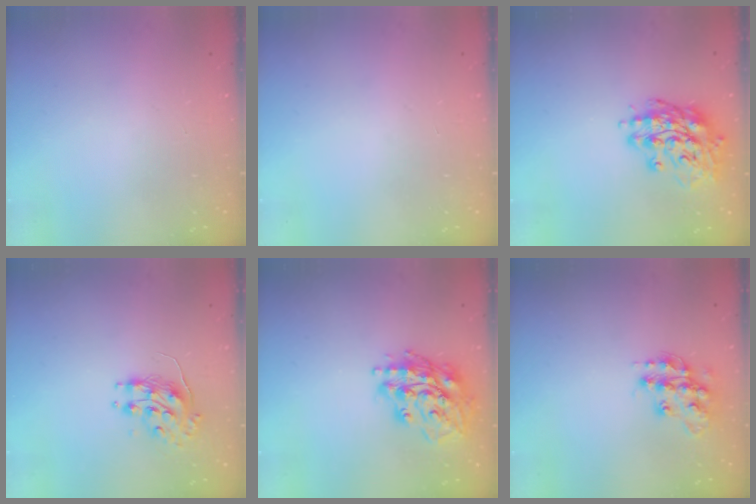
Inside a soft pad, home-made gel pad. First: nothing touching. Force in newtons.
{"total": 0.0}
{"total": 16.0, "press": 15.8, "slide": 2.7}
{"total": 8.6, "press": 8.6, "slide": 0.3}
{"total": 17.6, "press": 17.4, "slide": 2.6}
{"total": 14.9, "press": 14.9, "slide": 0.9}